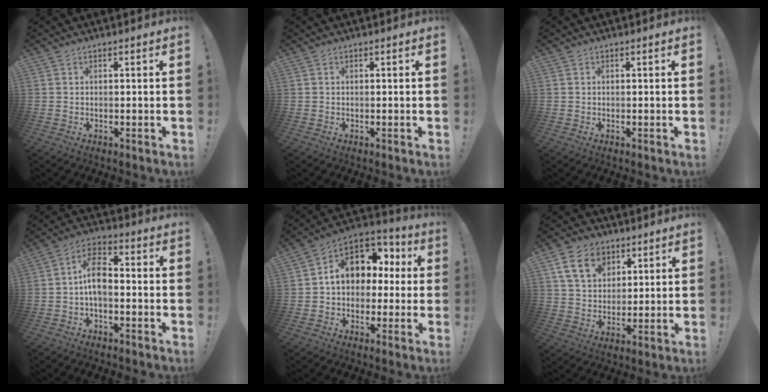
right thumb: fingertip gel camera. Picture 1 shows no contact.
{"total": 0.0}
{"total": 0.0}
{"total": 8.9, "force": [-1.0, 5.1, 7.2], "torque": [-0.135, 0.013, -0.014]}
{"total": 12.6, "force": [3.1, 9.7, 7.3], "torque": [-0.101, -0.010, 0.061]}
{"total": 13.5, "force": [6.4, 9.8, 6.8], "torque": [-0.098, -0.022, 0.124]}